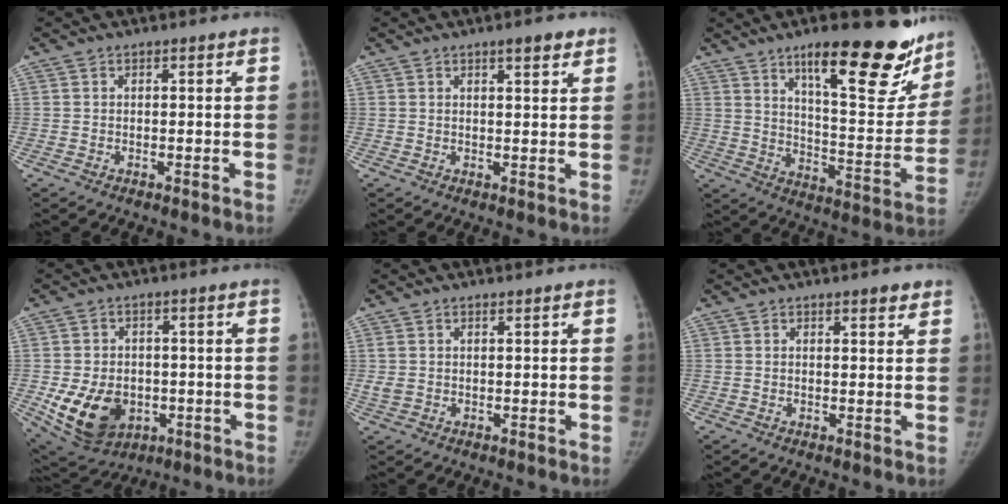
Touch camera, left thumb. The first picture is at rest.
{"total": 3.5, "force": [2.3, 0.9, 2.6], "torque": [-0.024, -0.011, 0.030]}
{"total": 24.3, "force": [15.7, 7.2, 17.1], "torque": [-0.183, -0.085, 0.232]}
{"total": 13.6, "force": [-3.5, 10.1, 8.3], "torque": [-0.127, 0.004, -0.034]}
{"total": 2.3, "force": [0.5, 1.5, 1.6], "torque": [-0.044, -0.002, 0.015]}
{"total": 2.2, "force": [1.6, 0.6, 1.5], "torque": [-0.008, -0.008, 0.019]}